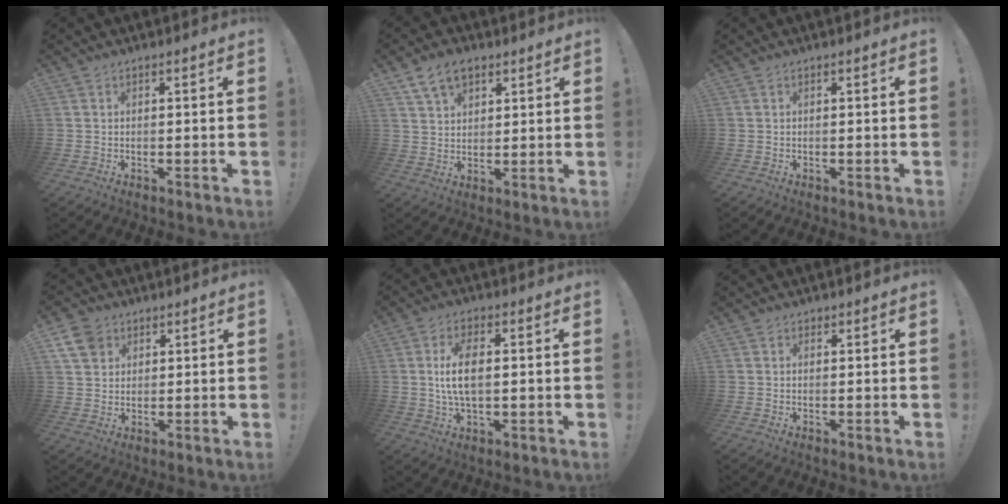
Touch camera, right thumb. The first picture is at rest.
{"total": 8.4, "force": [5.1, 5.2, 4.1], "torque": [-0.066, -0.013, 0.097]}
{"total": 0.0}
{"total": 7.5, "force": [4.2, 5.6, 2.7], "torque": [-0.045, -0.017, 0.085]}
{"total": 8.8, "force": [0.6, 4.2, 7.7], "torque": [-0.139, -0.004, 0.007]}
{"total": 0.8, "force": [0.5, 0.6, 0.1], "torque": [0.003, -0.002, 0.009]}